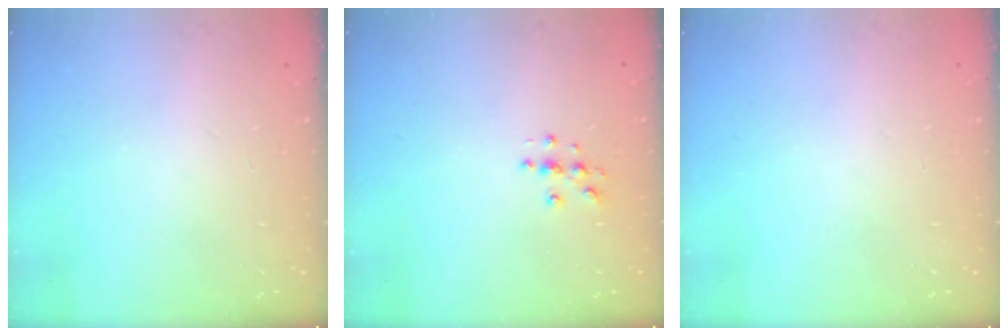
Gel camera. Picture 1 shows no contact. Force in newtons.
{"total": 4.3, "press": 4.3, "slide": 0.5}
{"total": 0.0}